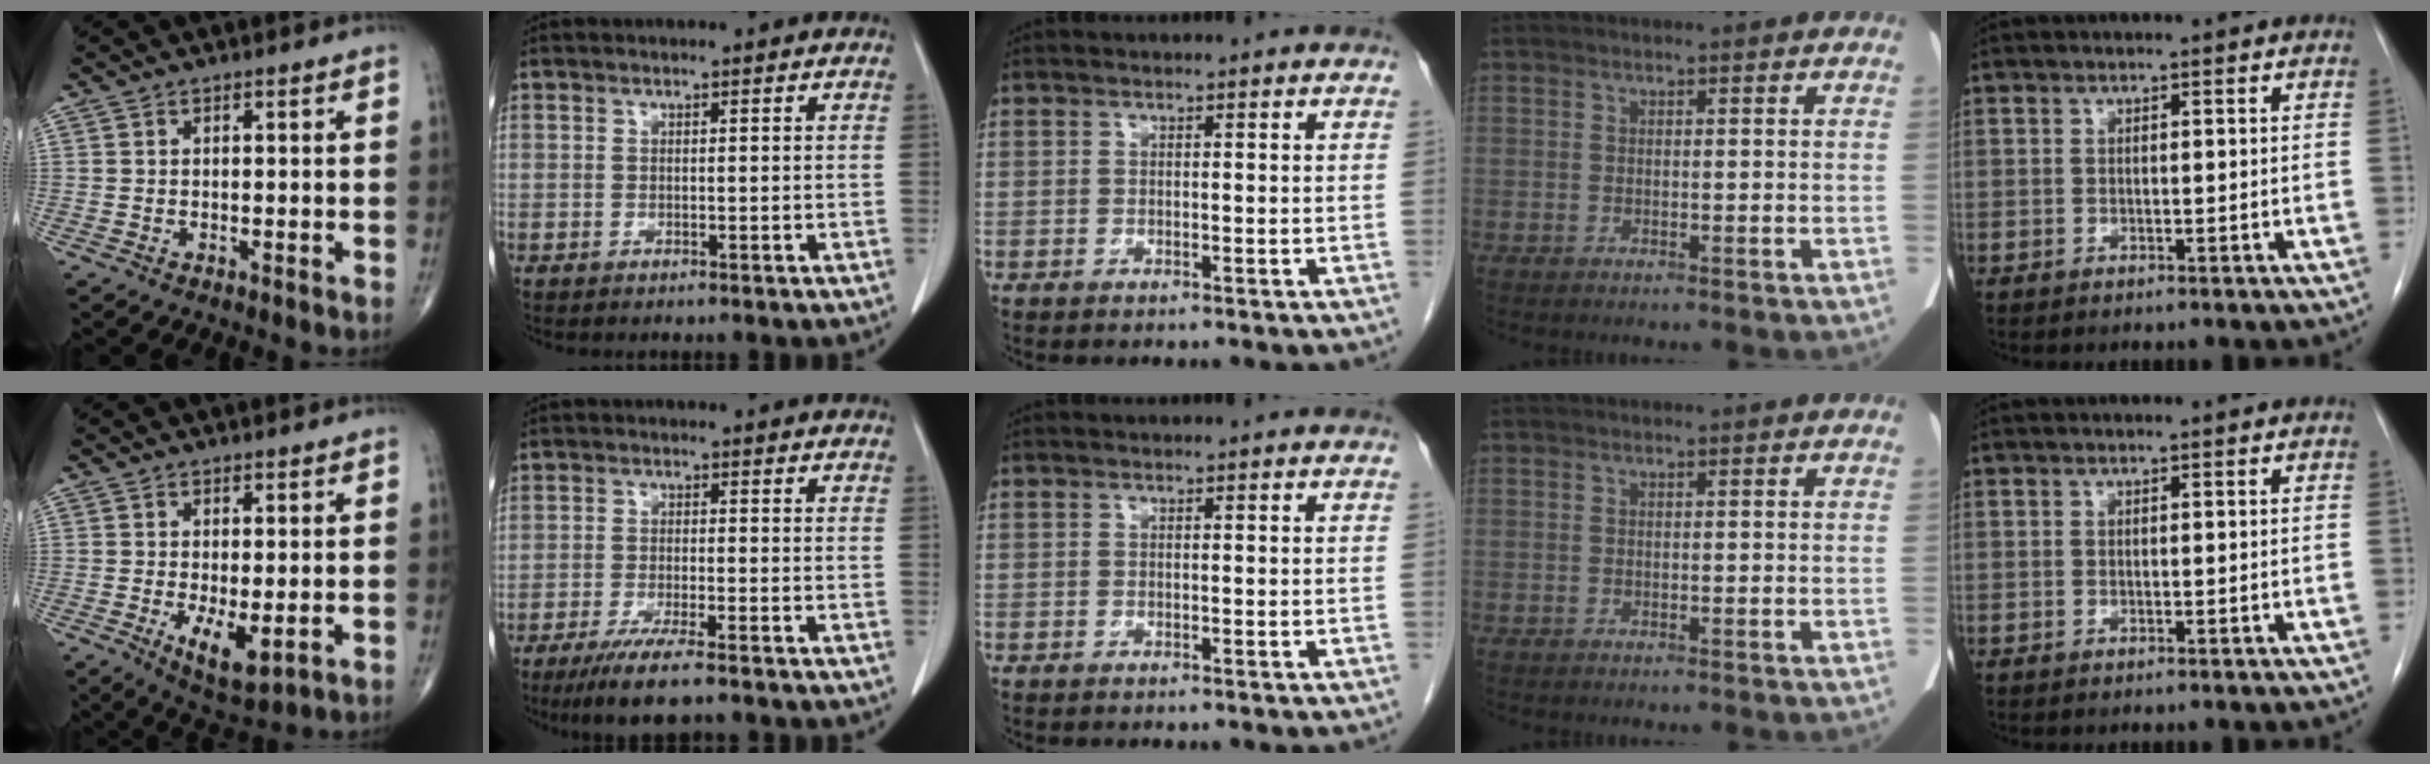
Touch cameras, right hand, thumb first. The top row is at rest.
{"thumb": {"total": 7.0, "force": [-1.4, 2.8, 6.3], "torque": [-0.103, -0.021, -0.013]}, "index": {"total": 7.6, "force": [-5.8, 0.2, 5.0], "torque": [-0.085, -0.019, -0.094]}}